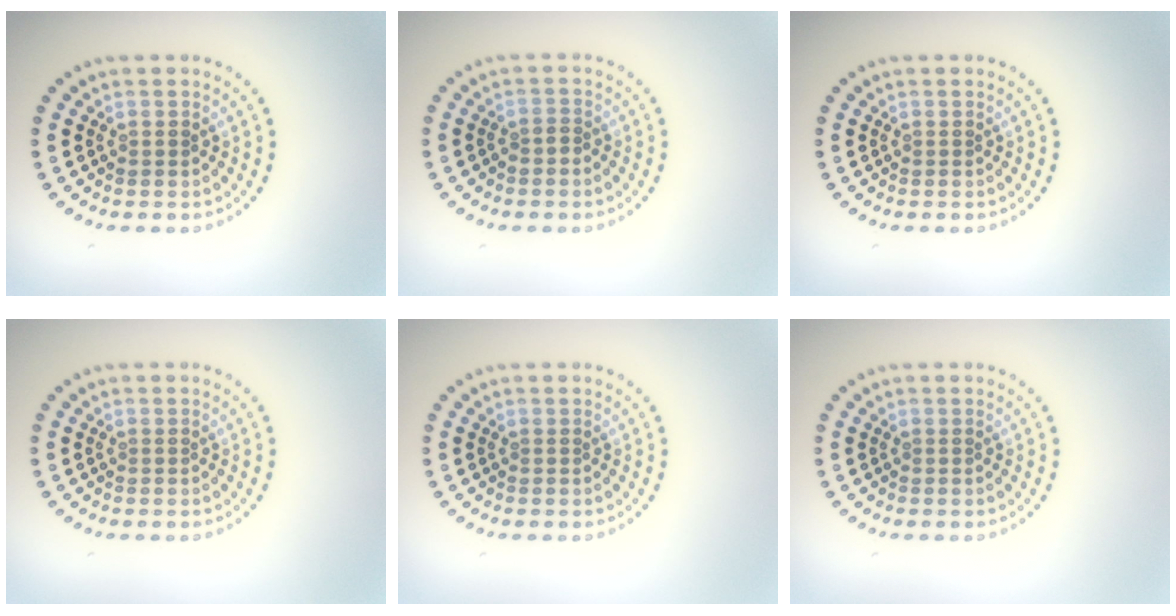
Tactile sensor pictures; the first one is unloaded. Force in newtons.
{"total": 0.8, "press": 0.4, "slide": 0.6}
{"total": 0.0}
{"total": 0.0}
{"total": 0.0}
{"total": 0.0}